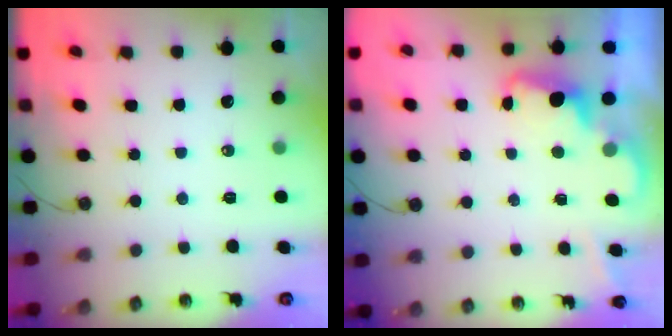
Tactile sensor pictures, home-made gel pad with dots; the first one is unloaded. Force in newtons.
{"total": 2.4, "press": 2.3, "slide": 0.6}